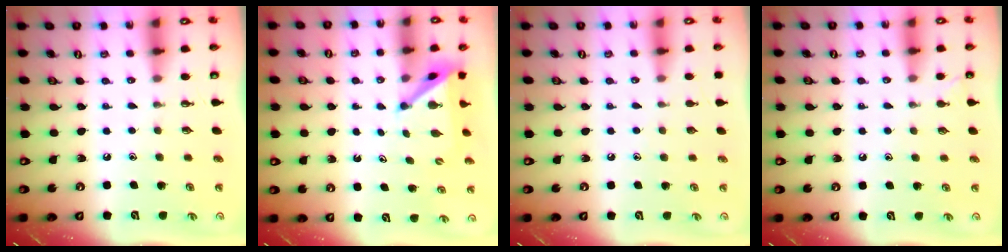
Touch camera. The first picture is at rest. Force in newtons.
{"total": 4.3, "press": 4.3, "slide": 0.4}
{"total": 3.0, "press": 2.9, "slide": 0.3}
{"total": 2.9, "press": 2.9, "slide": 0.3}